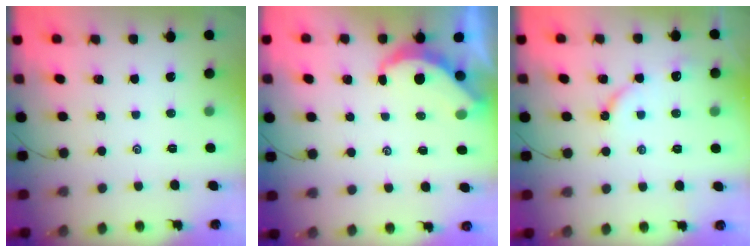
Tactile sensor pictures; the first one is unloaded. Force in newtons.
{"total": 4.9, "press": 4.9, "slide": 0.3}
{"total": 5.8, "press": 5.8, "slide": 0.6}